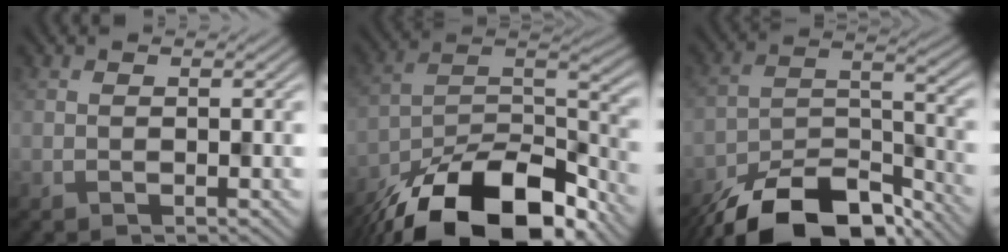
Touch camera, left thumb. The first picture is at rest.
{"total": 17.4, "force": [-12.2, 7.5, 9.9], "torque": [-0.211, -0.035, -0.195]}
{"total": 14.9, "force": [-11.8, 5.8, 7.1], "torque": [-0.154, -0.017, -0.184]}